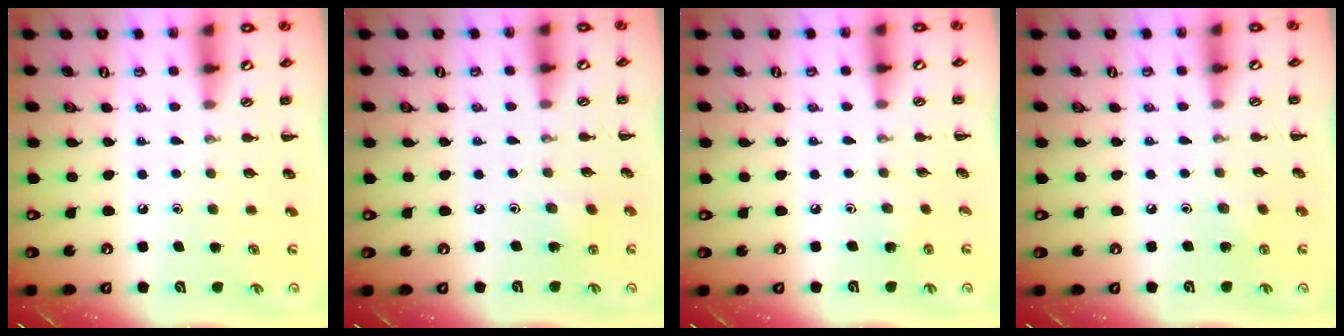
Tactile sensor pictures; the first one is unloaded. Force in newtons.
{"total": 2.7, "press": 2.6, "slide": 0.8}
{"total": 2.7, "press": 2.6, "slide": 1.0}
{"total": 4.0, "press": 3.8, "slide": 1.1}